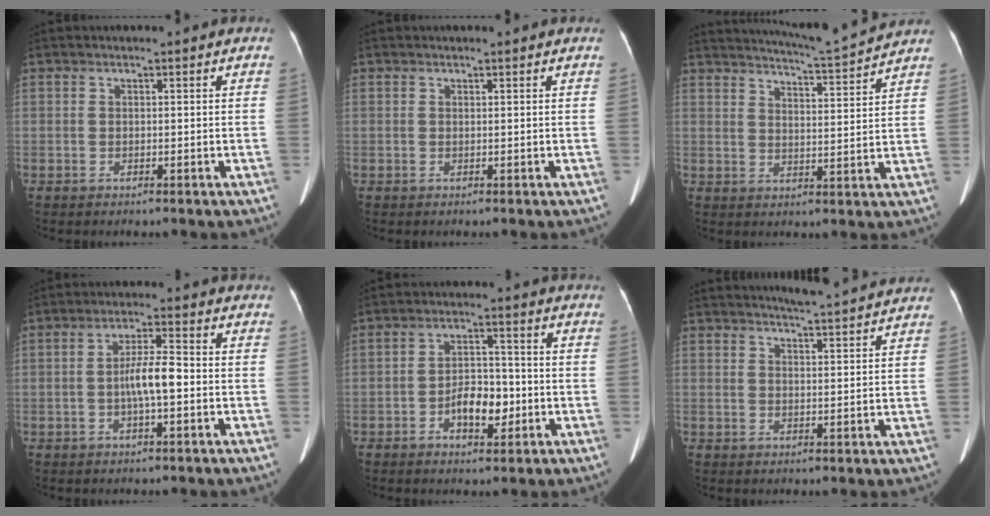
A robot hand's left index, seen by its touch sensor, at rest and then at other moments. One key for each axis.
{"total": 0.6, "fx": 0.6, "fy": 0.0, "fz": 0.1, "tx": -0.005, "ty": 0.000, "tz": 0.004}
{"total": 9.8, "fx": 9.4, "fy": -1.5, "fz": 2.2, "tx": -0.050, "ty": -0.014, "tz": 0.135}
{"total": 5.3, "fx": -1.1, "fy": 0.9, "fz": 5.1, "tx": -0.103, "ty": 0.005, "tz": -0.022}
{"total": 6.4, "fx": -2.3, "fy": 3.2, "fz": 5.0, "tx": -0.092, "ty": 0.008, "tz": -0.036}
{"total": 7.3, "fx": 6.9, "fy": -0.4, "fz": 2.3, "tx": -0.046, "ty": 0.007, "tz": 0.087}